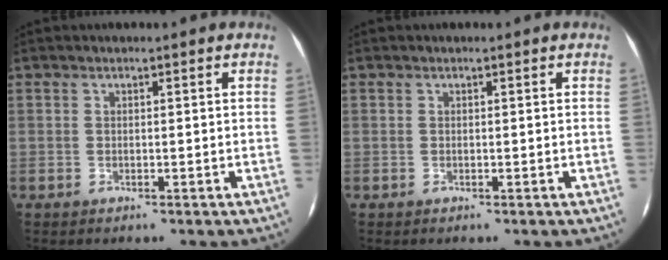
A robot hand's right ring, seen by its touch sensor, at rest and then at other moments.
{"total": 0.0}